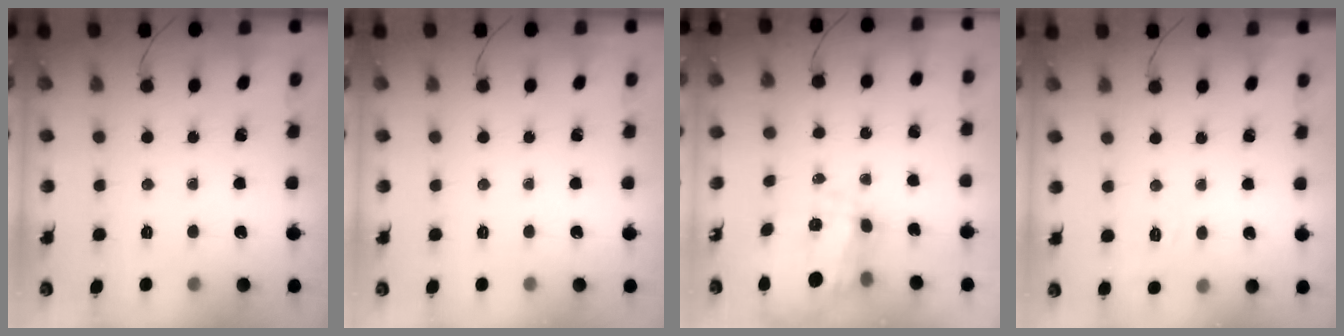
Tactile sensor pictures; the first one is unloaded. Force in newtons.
{"total": 0.0}
{"total": 10.6, "press": 10.6, "slide": 1.3}
{"total": 5.9, "press": 5.4, "slide": 2.3}